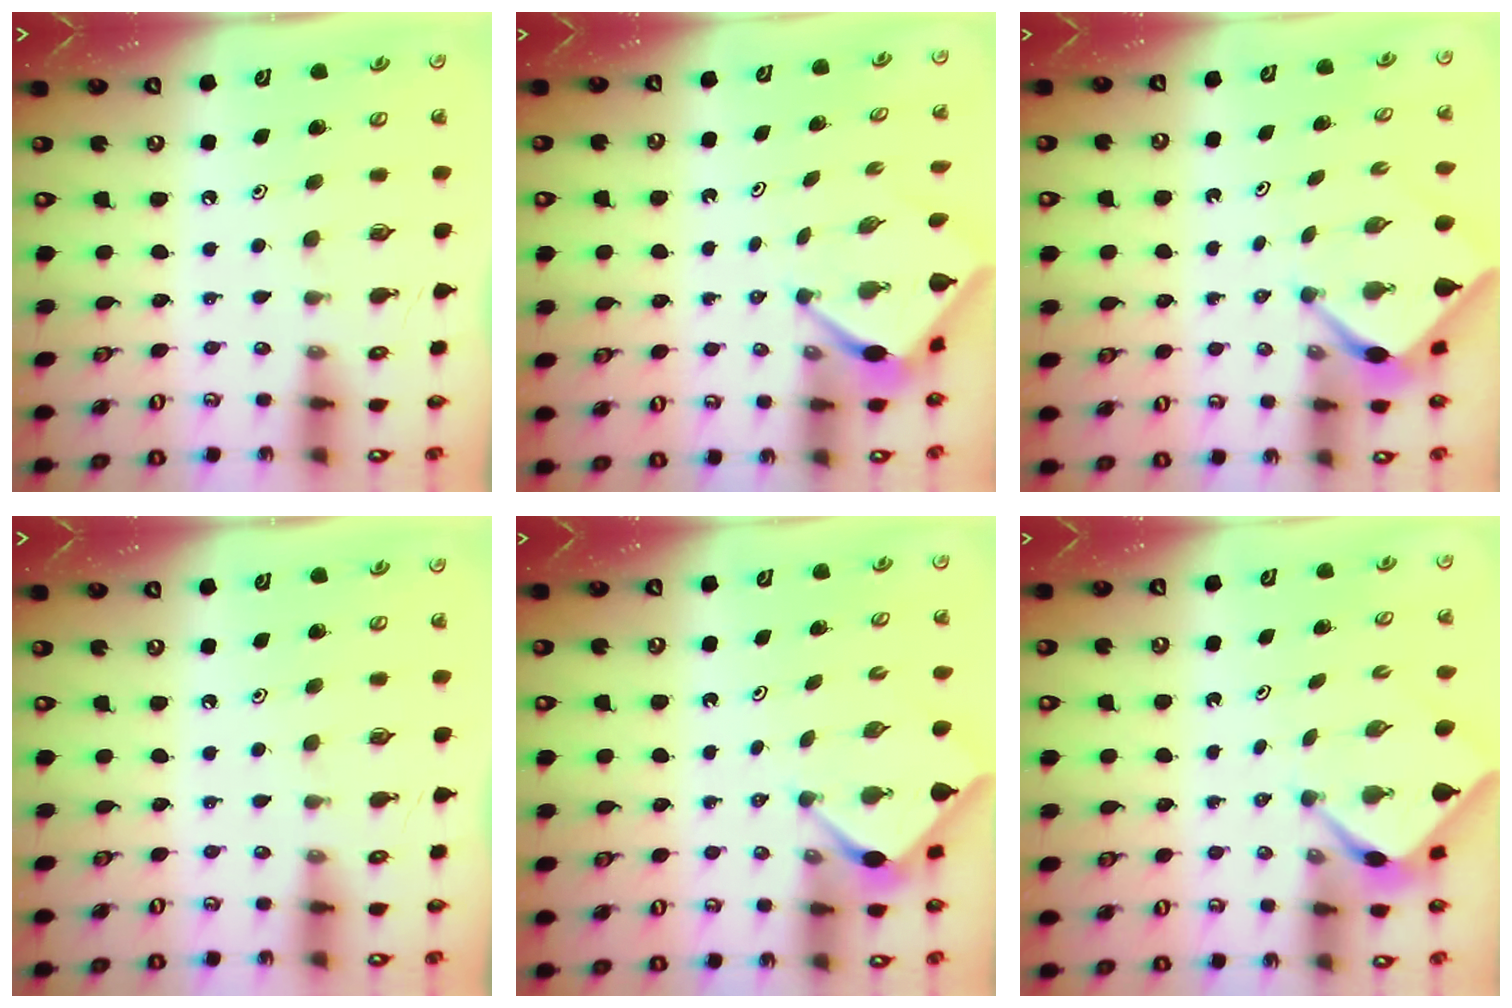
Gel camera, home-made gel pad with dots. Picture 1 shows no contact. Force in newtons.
{"total": 3.0, "press": 3.0, "slide": 0.3}
{"total": 2.2, "press": 2.2, "slide": 0.3}
{"total": 0.0}
{"total": 2.9, "press": 2.9, "slide": 0.4}
{"total": 2.1, "press": 2.1, "slide": 0.2}